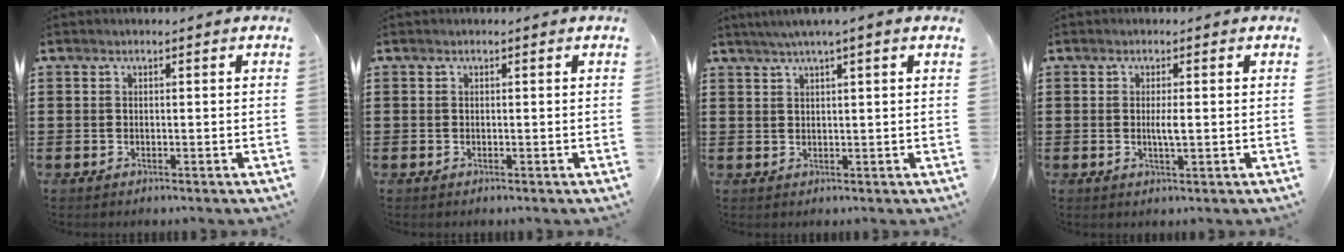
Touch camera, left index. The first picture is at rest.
{"total": 0.0}
{"total": 2.3, "force": [1.6, -0.3, 1.6], "torque": [-0.033, 0.002, 0.027]}
{"total": 2.2, "force": [0.0, 0.3, 2.2], "torque": [-0.043, -0.004, -0.001]}